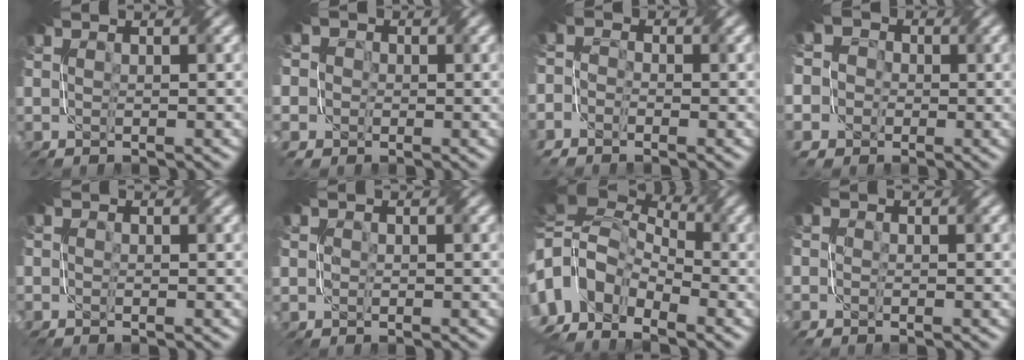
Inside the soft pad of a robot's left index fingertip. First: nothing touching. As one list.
[{"total": 6.8, "force": [0.4, 6.3, 2.3], "torque": [-0.056, 0.025, -0.035]}, {"total": 2.3, "force": [-1.6, 1.6, 0.7], "torque": [-0.015, -0.003, -0.037]}, {"total": 9.8, "force": [-3.0, 8.9, 2.8], "torque": [-0.079, -0.007, -0.083]}, {"total": 0.6, "force": [-0.3, 0.4, 0.3], "torque": [-0.007, -0.006, -0.007]}, {"total": 1.2, "force": [0.4, 1.1, 0.1], "torque": [0.002, -0.003, 0.003]}, {"total": 12.4, "force": [-2.4, 8.8, 8.4], "torque": [-0.166, -0.010, -0.039]}, {"total": 0.9, "force": [-0.5, 0.7, 0.3], "torque": [-0.005, -0.004, -0.011]}]